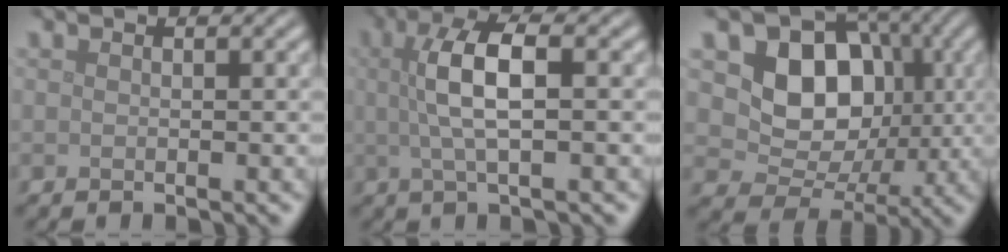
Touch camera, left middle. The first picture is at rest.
{"total": 5.1, "force": [0.8, 1.5, 4.8], "torque": [-0.091, 0.010, 0.012]}
{"total": 8.7, "force": [1.3, 6.8, 5.3], "torque": [-0.073, -0.011, 0.013]}